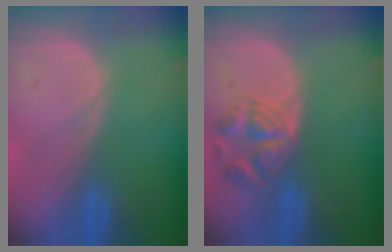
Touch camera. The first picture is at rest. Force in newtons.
{"total": 5.4, "press": 5.3, "slide": 1.0}